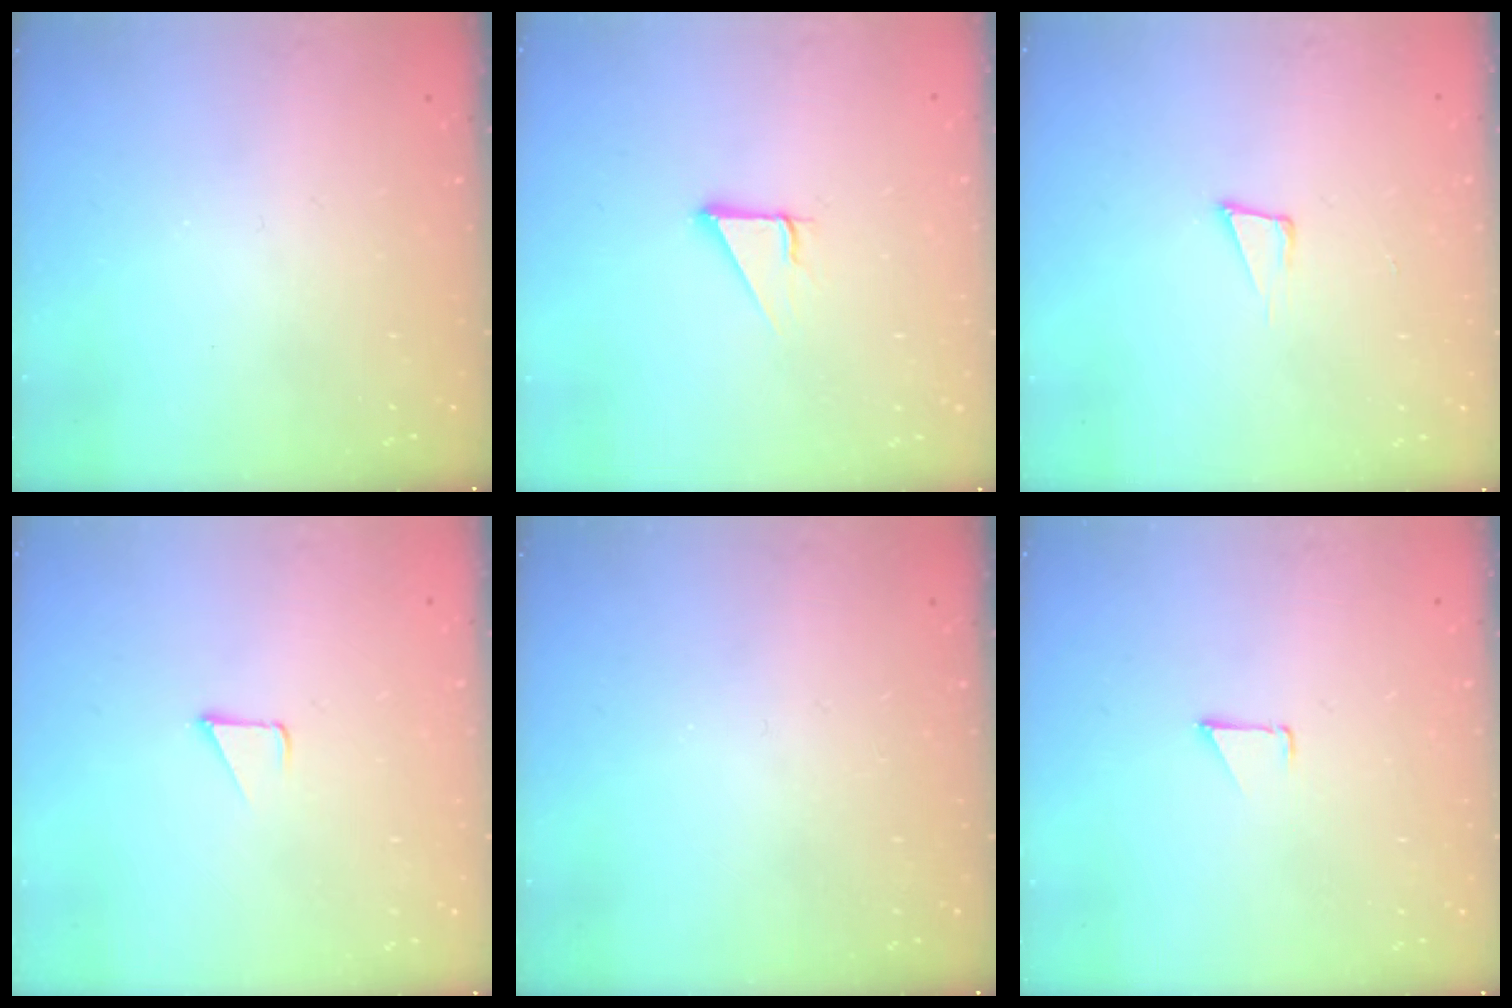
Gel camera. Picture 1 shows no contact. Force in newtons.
{"total": 3.7, "press": 3.7, "slide": 0.2}
{"total": 4.1, "press": 2.6, "slide": 3.2}
{"total": 1.7, "press": 1.7, "slide": 0.1}
{"total": 0.0}
{"total": 0.9, "press": 0.8, "slide": 0.1}